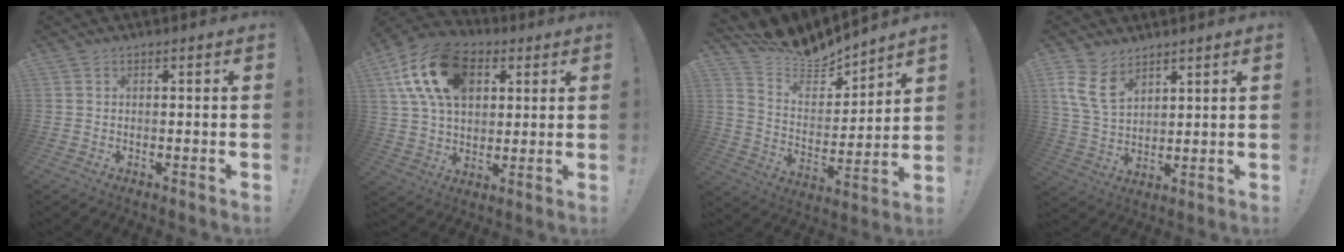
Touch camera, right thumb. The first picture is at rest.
{"total": 20.2, "force": [7.6, 13.5, 13.0], "torque": [-0.217, -0.018, 0.139]}
{"total": 9.1, "force": [9.0, 1.6, 0.8], "torque": [-0.042, -0.087, 0.161]}
{"total": 9.7, "force": [6.0, 5.6, 5.2], "torque": [-0.109, -0.024, 0.122]}